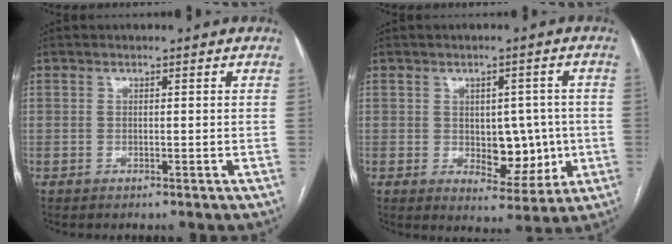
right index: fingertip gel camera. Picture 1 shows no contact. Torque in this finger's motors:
{"motor_torque": [0.59, 0.48, 0.21, 0.04]}